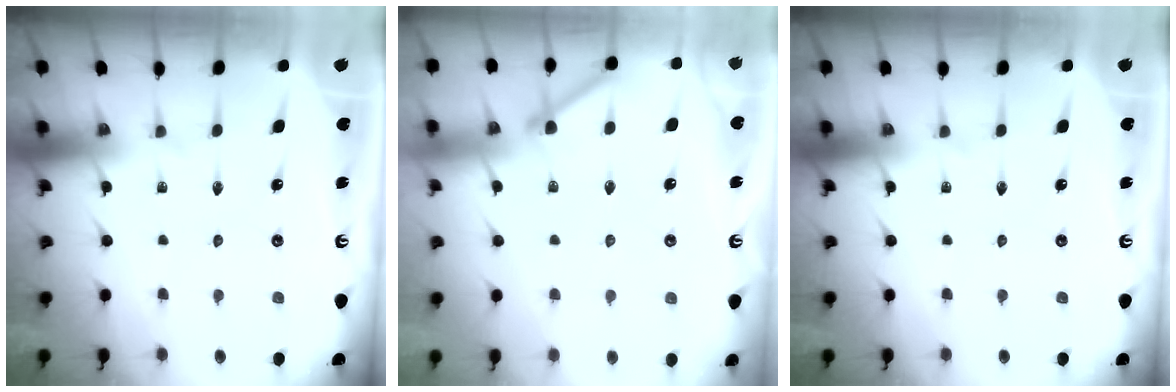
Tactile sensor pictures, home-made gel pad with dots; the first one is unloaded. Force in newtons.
{"total": 3.3, "press": 3.3, "slide": 0.5}
{"total": 0.0}